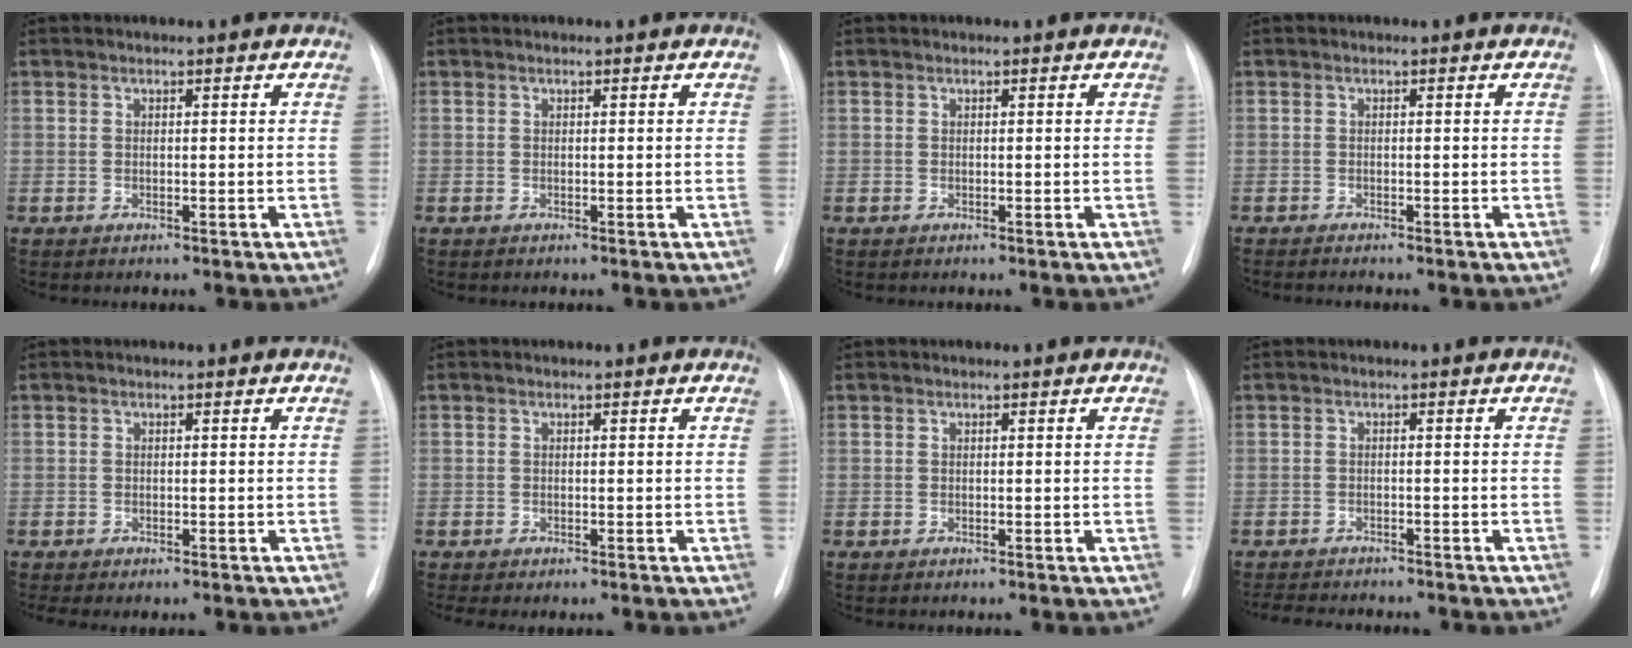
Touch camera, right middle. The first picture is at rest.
{"total": 0.0}
{"total": 0.0}
{"total": 1.6, "force": [-1.3, 0.0, 0.8], "torque": [-0.011, -0.005, -0.015]}
{"total": 1.4, "force": [-1.1, 0.6, 0.7], "torque": [-0.007, -0.001, -0.012]}
{"total": 1.1, "force": [-0.8, 0.5, 0.6], "torque": [-0.006, 0.000, -0.010]}
{"total": 0.0}
{"total": 8.0, "force": [-7.2, 1.9, 2.8], "torque": [-0.040, -0.004, -0.101]}